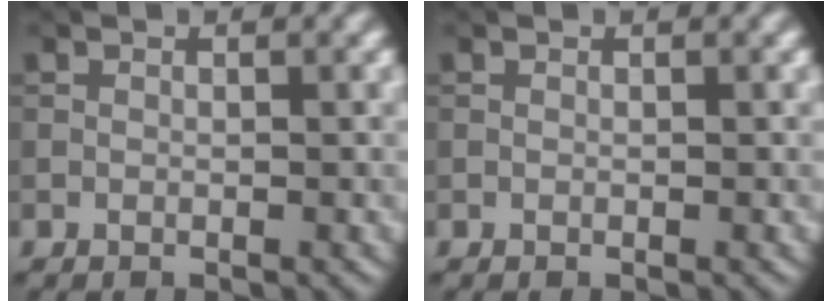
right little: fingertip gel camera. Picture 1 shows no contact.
{"total": 0.0}